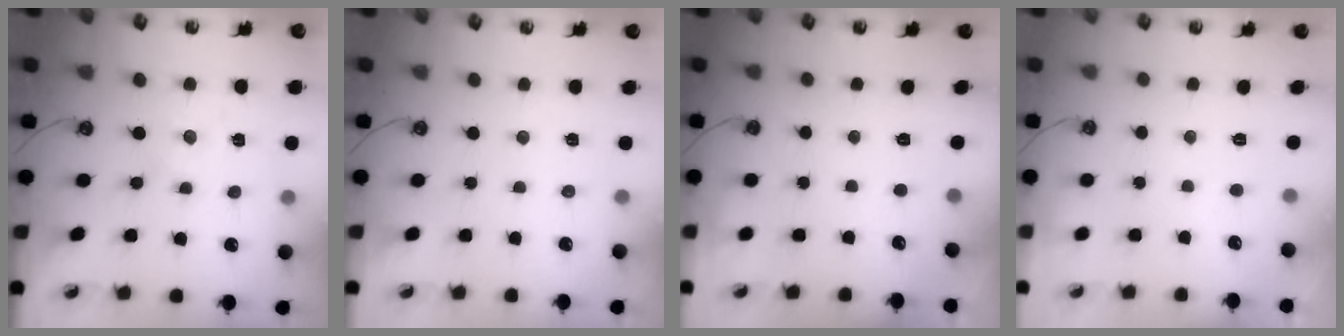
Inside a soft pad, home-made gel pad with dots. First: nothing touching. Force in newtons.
{"total": 2.6, "press": 2.6, "slide": 0.3}
{"total": 0.0}
{"total": 0.0}